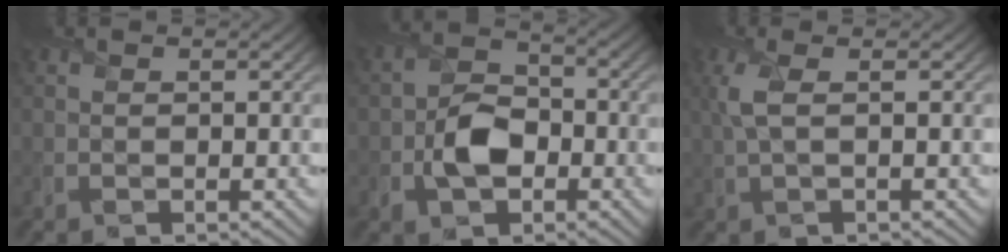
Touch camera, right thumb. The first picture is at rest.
{"total": 6.0, "force": [-1.9, 4.1, 3.9], "torque": [-0.073, 0.000, -0.043]}
{"total": 2.9, "force": [0.6, 0.7, 2.8], "torque": [-0.070, 0.011, 0.011]}